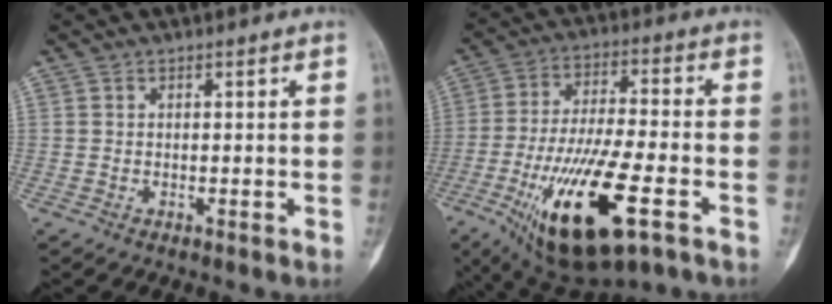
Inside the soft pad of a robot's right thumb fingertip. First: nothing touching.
{"total": 21.7, "force": [-9.0, 7.0, 18.5], "torque": [-0.372, 0.008, -0.144]}